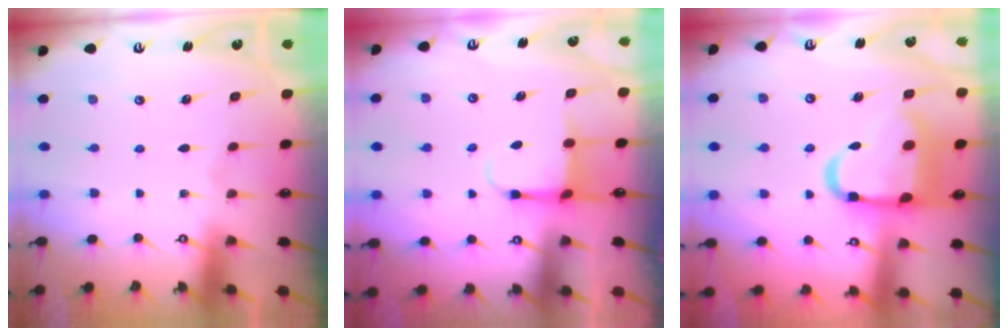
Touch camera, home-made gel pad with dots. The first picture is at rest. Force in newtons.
{"total": 3.9, "press": 3.7, "slide": 1.2}
{"total": 16.1, "press": 16.0, "slide": 1.9}